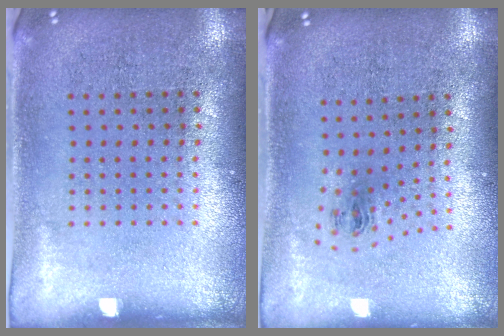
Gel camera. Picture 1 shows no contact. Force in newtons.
{"total": 1.0, "press": 0.4, "slide": 0.9}